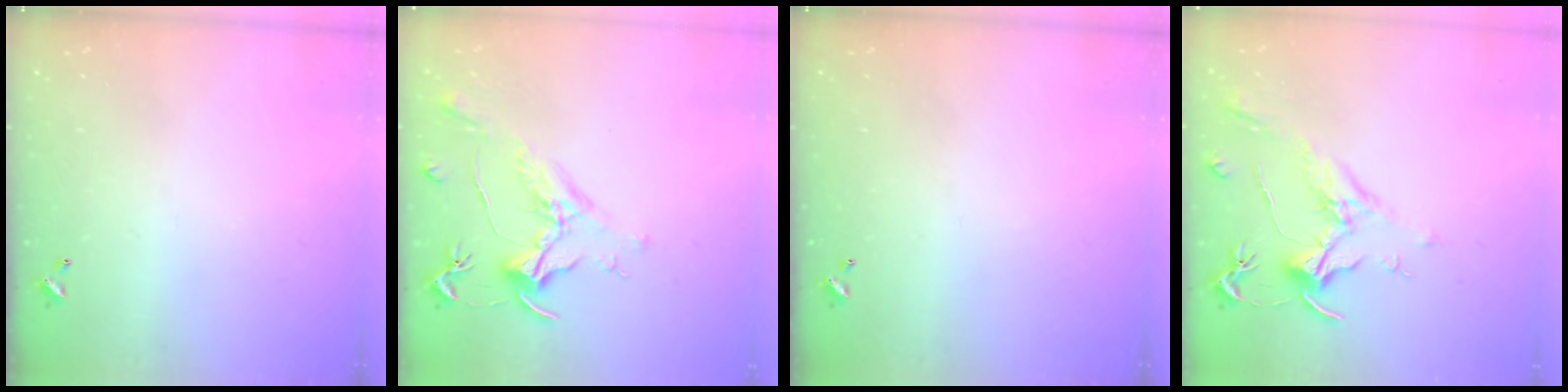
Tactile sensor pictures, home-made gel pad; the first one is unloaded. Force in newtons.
{"total": 1.6, "press": 1.4, "slide": 0.7}
{"total": 0.0}
{"total": 2.1, "press": 2.0, "slide": 0.8}